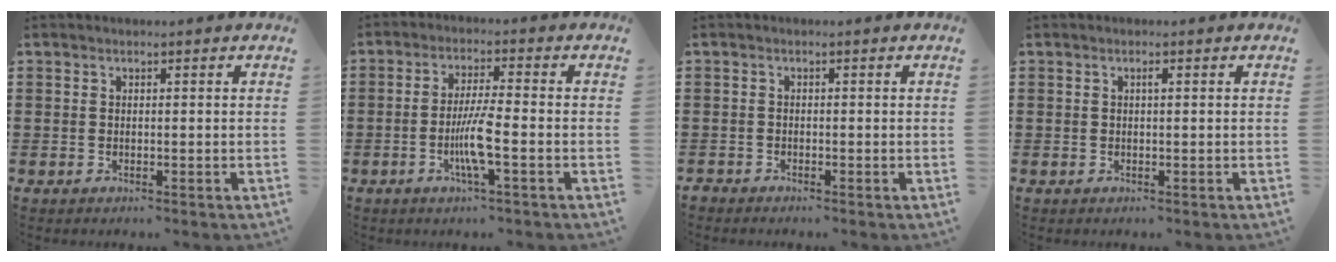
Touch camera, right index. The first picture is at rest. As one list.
[{"total": 6.0, "force": [-1.9, 0.5, 5.7], "torque": [-0.118, -0.013, -0.041]}, {"total": 1.1, "force": [-1.0, 0.4, -0.1], "torque": [-0.001, 0.004, -0.024]}, {"total": 0.5, "force": [0.1, 0.1, 0.5], "torque": [-0.010, 0.000, 0.002]}]